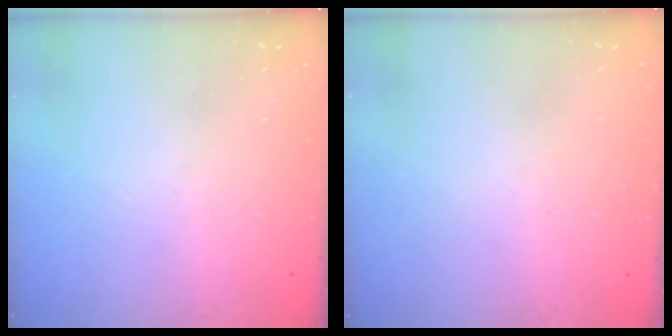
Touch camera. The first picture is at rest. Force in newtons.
{"total": 0.7, "press": 0.7, "slide": 0.1}